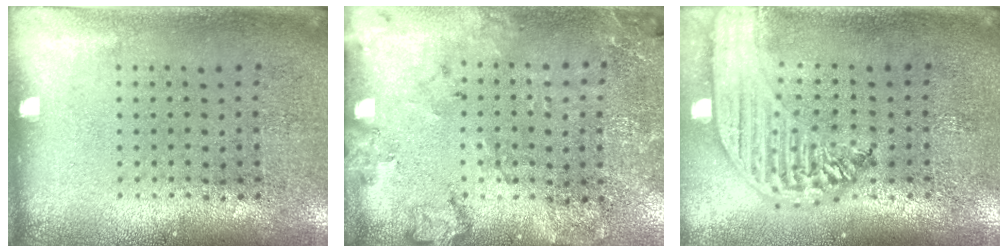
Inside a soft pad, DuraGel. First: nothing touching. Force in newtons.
{"total": 1.7, "press": 1.6, "slide": 0.5}
{"total": 2.8, "press": 2.3, "slide": 1.6}